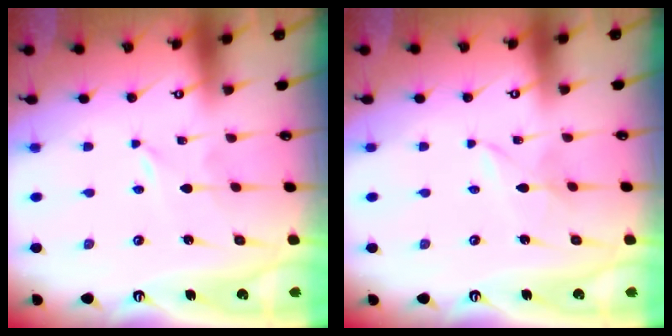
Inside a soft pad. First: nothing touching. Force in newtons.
{"total": 1.2, "press": 1.1, "slide": 0.2}